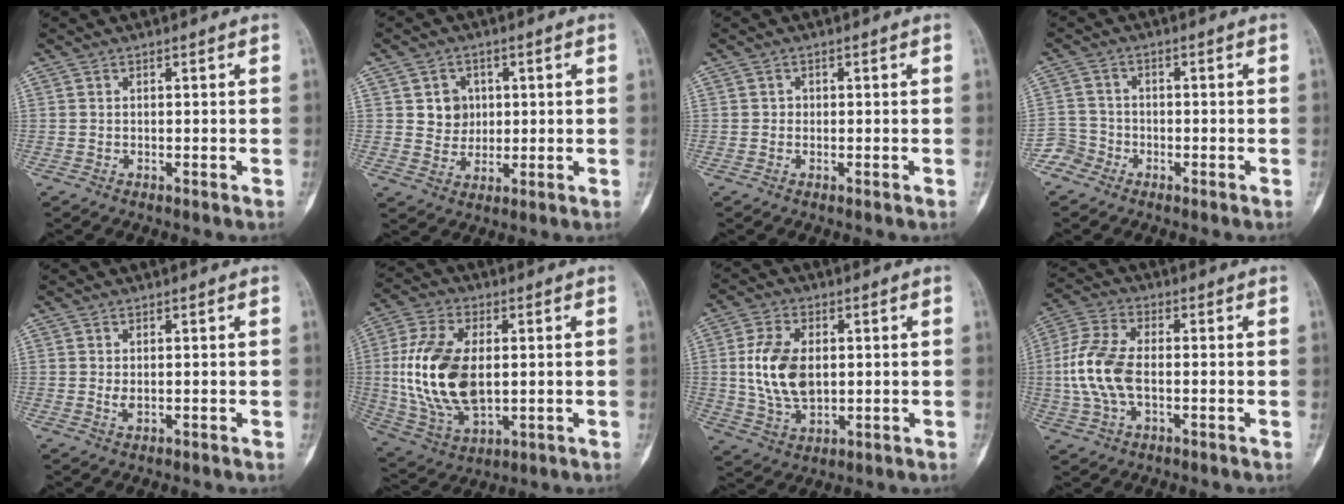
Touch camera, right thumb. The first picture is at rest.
{"total": 6.1, "force": [1.4, 5.4, 2.6], "torque": [-0.013, -0.004, 0.027]}
{"total": 0.7, "force": [0.0, 0.7, 0.2], "torque": [0.005, 0.004, -0.001]}
{"total": 3.7, "force": [-2.5, 2.8, -0.4], "torque": [0.023, 0.013, -0.058]}
{"total": 1.2, "force": [0.1, 0.6, 1.1], "torque": [-0.018, -0.004, 0.005]}
{"total": 18.2, "force": [0.6, 10.5, 14.8], "torque": [-0.297, -0.007, 0.023]}
{"total": 11.6, "force": [0.9, 7.2, 9.0], "torque": [-0.167, -0.006, 0.026]}
{"total": 11.2, "force": [-0.8, 6.1, 9.3], "torque": [-0.212, 0.016, -0.019]}